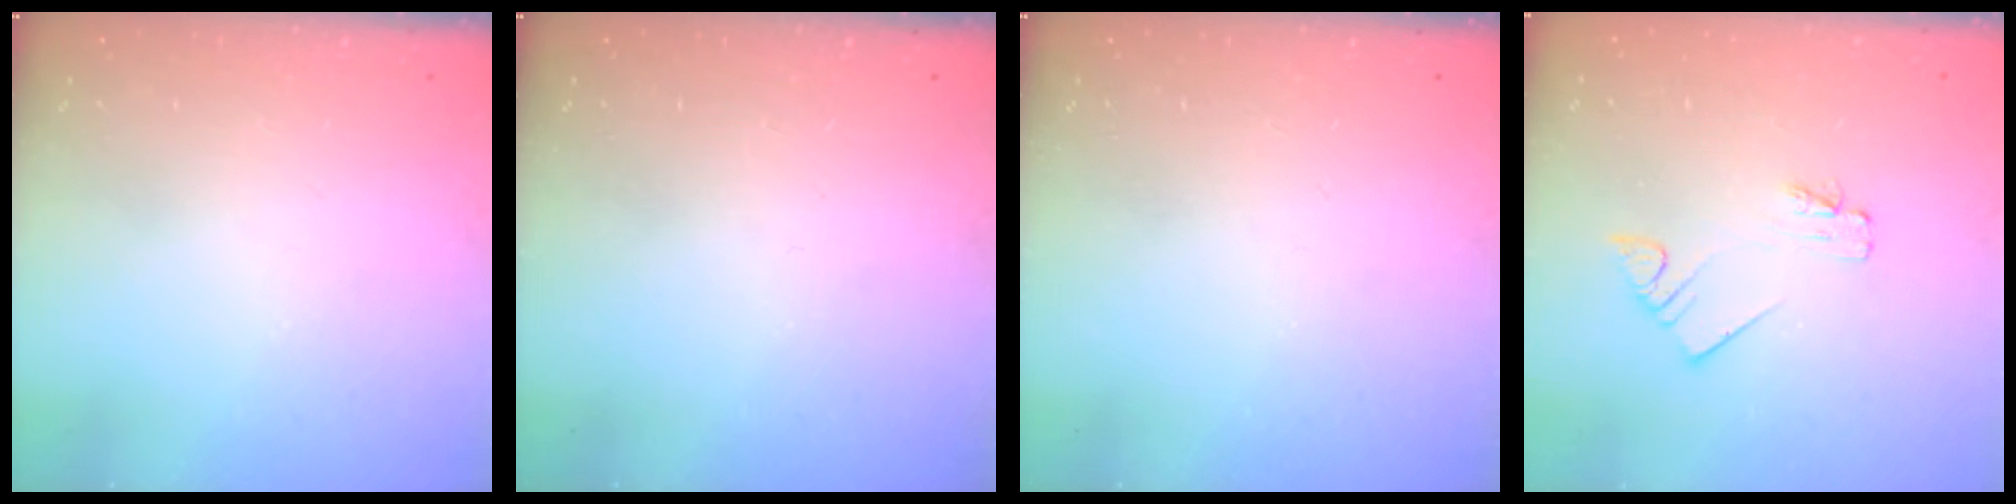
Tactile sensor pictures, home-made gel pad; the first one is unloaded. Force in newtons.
{"total": 0.0}
{"total": 0.0}
{"total": 1.9, "press": 1.9, "slide": 0.1}